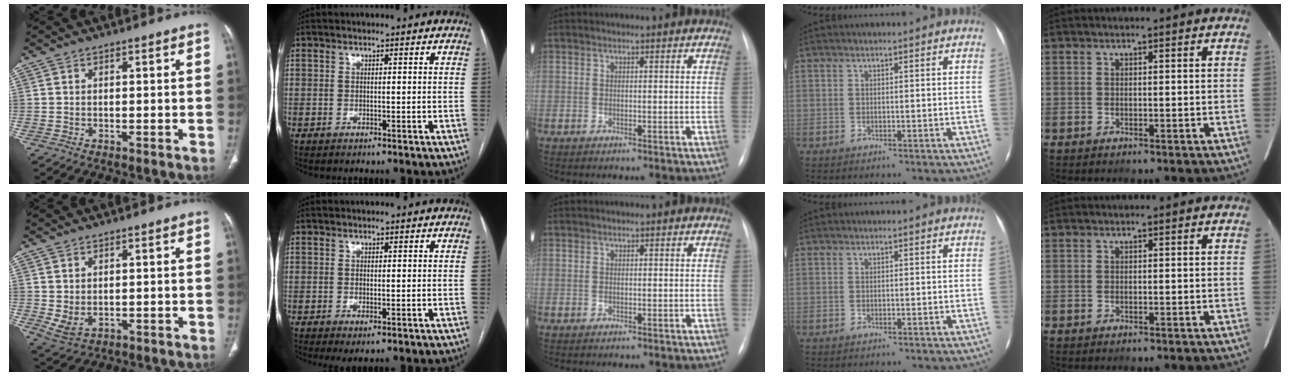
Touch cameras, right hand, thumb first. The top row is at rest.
{"thumb": {"total": 3.7, "force": [0.0, 2.5, 2.7], "torque": [-0.055, -0.006, 0.015]}, "index": {"total": 1.9, "force": [-0.9, 0.6, 1.6], "torque": [-0.025, -0.004, -0.008]}}